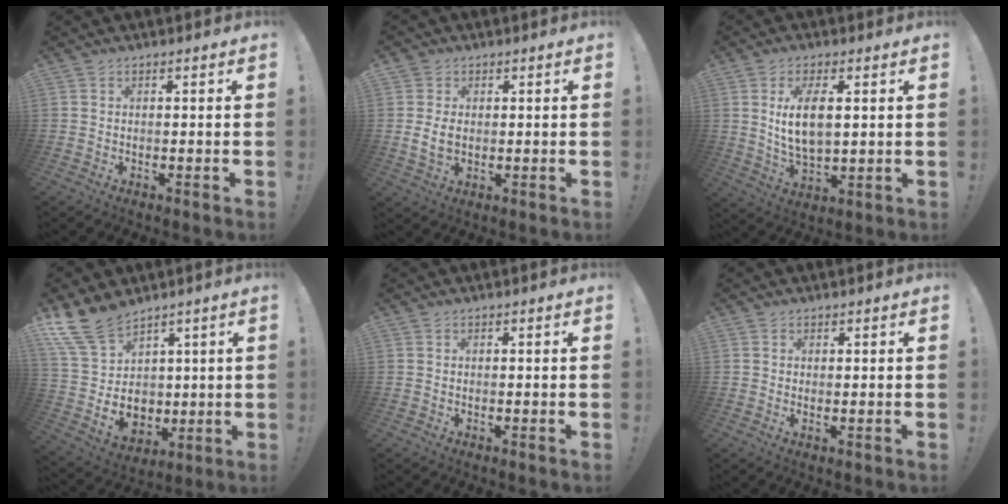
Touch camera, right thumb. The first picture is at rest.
{"total": 5.1, "force": [0.5, 3.9, 3.2], "torque": [-0.050, -0.006, 0.005]}
{"total": 9.7, "force": [2.3, 4.4, 8.3], "torque": [-0.146, -0.012, 0.036]}
{"total": 16.0, "force": [9.6, 10.8, 7.0], "torque": [-0.145, -0.062, 0.195]}
{"total": 0.0}
{"total": 0.9, "force": [0.6, 0.0, 0.6], "torque": [-0.008, -0.001, 0.010]}